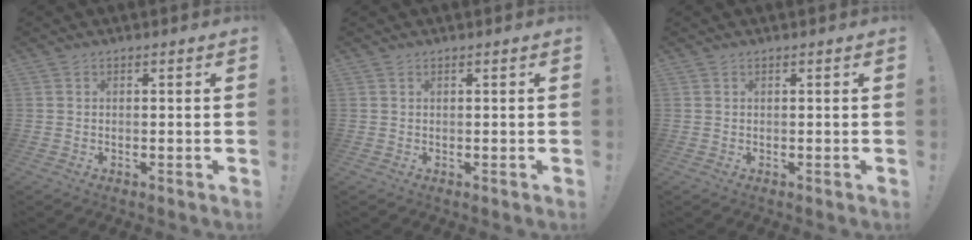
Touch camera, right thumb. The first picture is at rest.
{"total": 0.0}
{"total": 0.0}